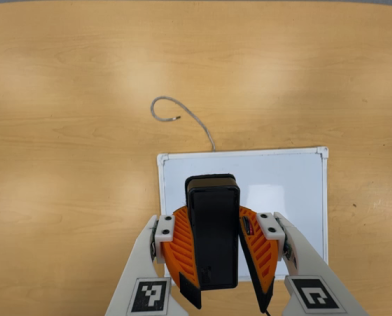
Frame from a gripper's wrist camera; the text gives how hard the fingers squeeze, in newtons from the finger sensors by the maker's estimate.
{"total": 11.2, "left": 10.5, "right": 11.9}